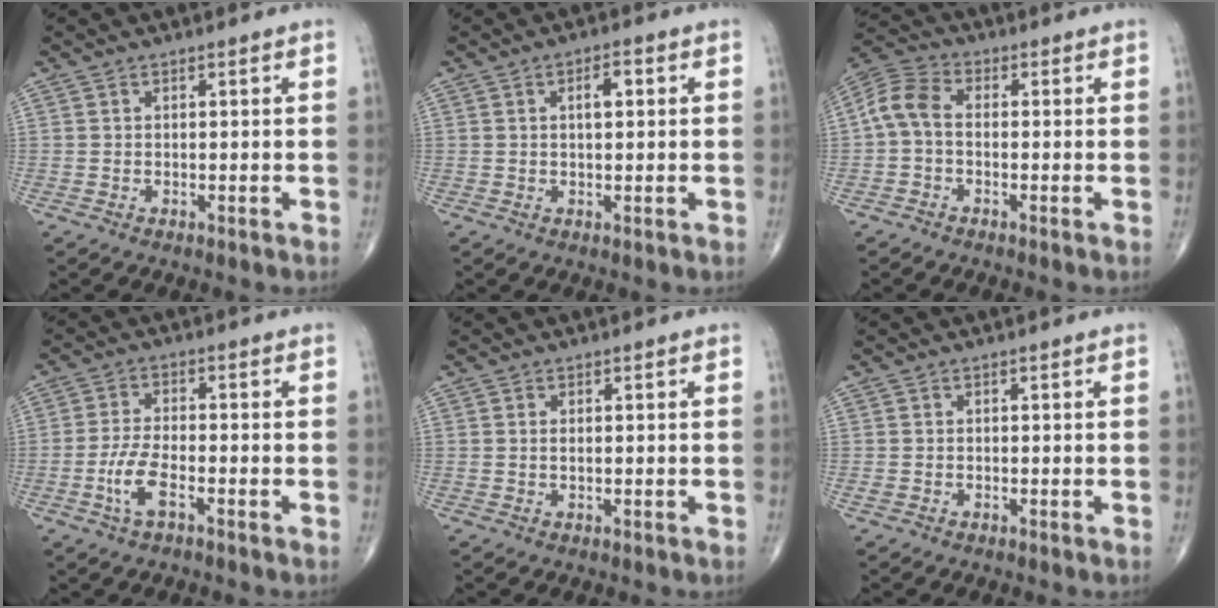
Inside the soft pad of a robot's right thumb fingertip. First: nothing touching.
{"total": 3.4, "force": [0.8, 1.5, 2.9], "torque": [-0.042, 0.006, 0.011]}
{"total": 6.7, "force": [-0.6, 4.2, 5.1], "torque": [-0.102, 0.022, -0.026]}
{"total": 5.6, "force": [-2.5, 1.9, 4.7], "torque": [-0.102, 0.015, -0.047]}
{"total": 0.6, "force": [0.1, 0.2, 0.6], "torque": [-0.015, -0.002, 0.002]}
{"total": 0.6, "force": [-0.2, 0.4, 0.3], "torque": [-0.011, -0.001, -0.005]}